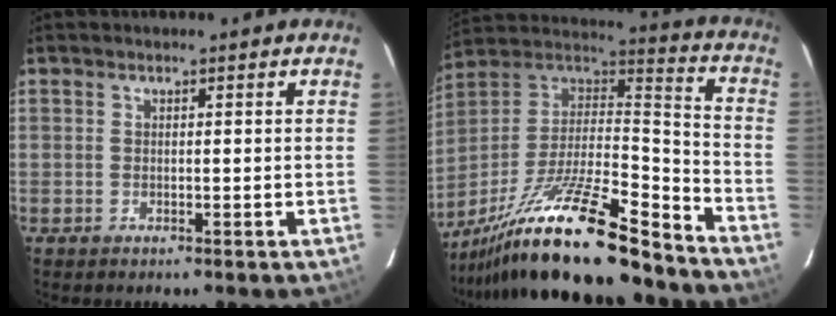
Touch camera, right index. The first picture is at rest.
{"total": 26.0, "force": [-20.4, 3.6, 15.8], "torque": [-0.277, -0.007, -0.357]}